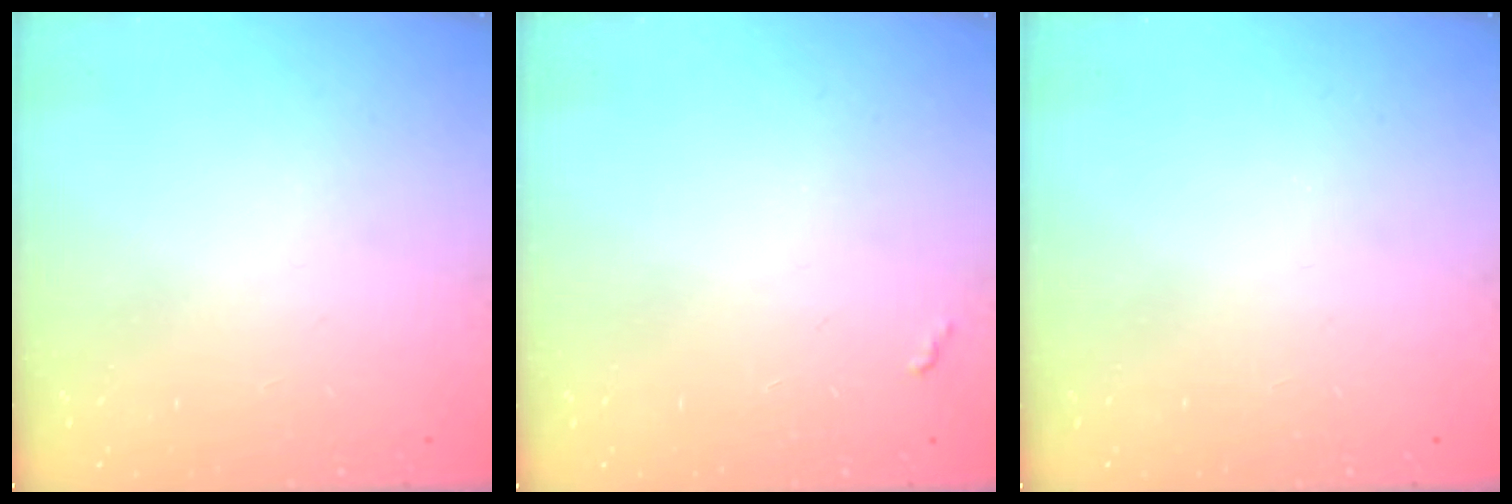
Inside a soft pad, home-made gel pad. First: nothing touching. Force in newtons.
{"total": 2.8, "press": 2.8, "slide": 0.4}
{"total": 0.0}